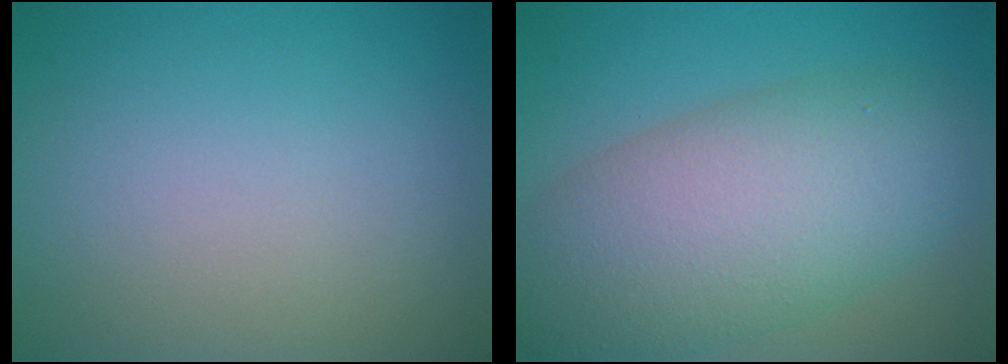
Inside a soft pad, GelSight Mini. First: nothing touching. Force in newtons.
{"total": 9.9, "press": 9.9, "slide": 0.6}